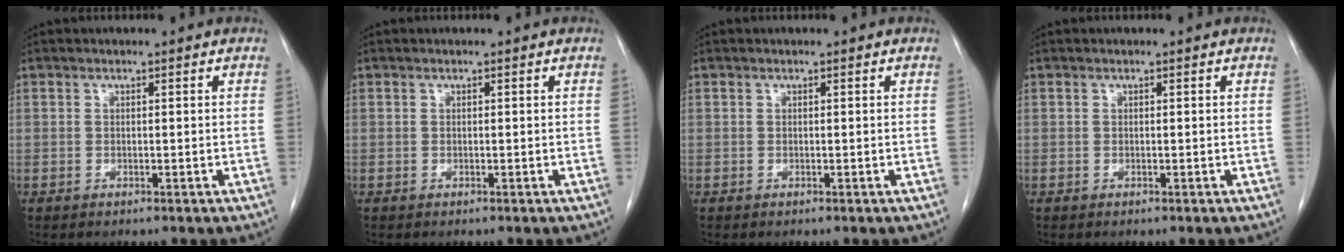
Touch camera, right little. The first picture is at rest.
{"total": 0.0}
{"total": 0.0}
{"total": 0.0}